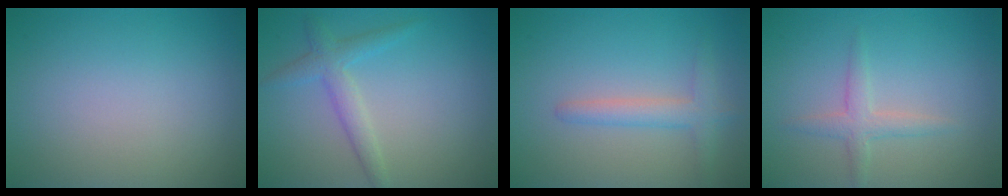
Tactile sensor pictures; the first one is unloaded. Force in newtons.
{"total": 2.4, "press": 2.4, "slide": 0.1}
{"total": 2.3, "press": 2.3, "slide": 0.2}
{"total": 1.9, "press": 1.9, "slide": 0.1}